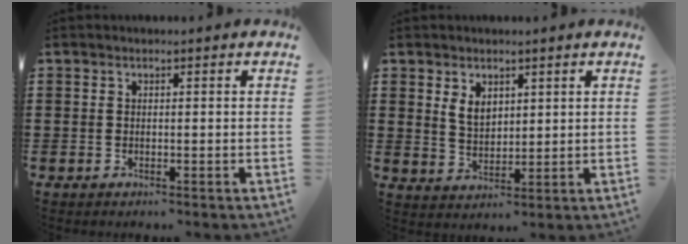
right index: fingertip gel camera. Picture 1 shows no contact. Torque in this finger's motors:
{"motor_torque": [0.07, 0.05, 0.11, 0.09]}